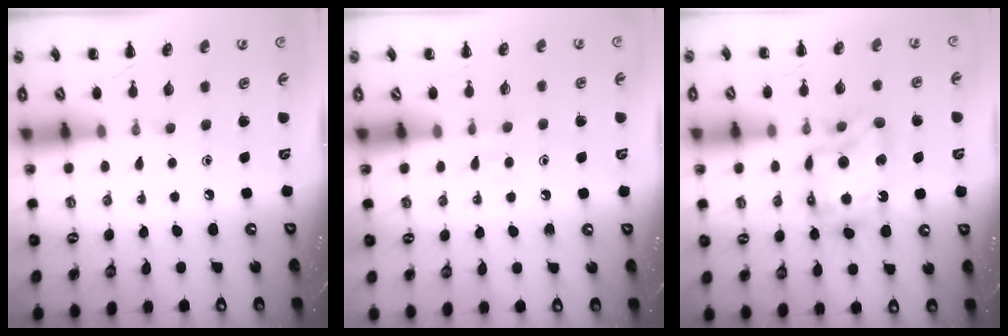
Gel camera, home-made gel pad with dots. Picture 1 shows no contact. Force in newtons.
{"total": 4.1, "press": 3.9, "slide": 1.5}
{"total": 11.7, "press": 11.6, "slide": 1.4}